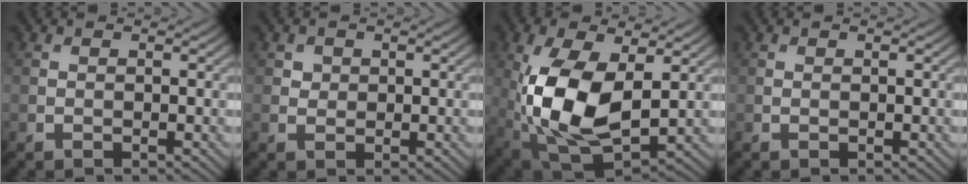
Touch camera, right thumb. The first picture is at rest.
{"total": 1.4, "force": [0.5, 1.2, 0.3], "torque": [-0.005, -0.003, 0.008]}
{"total": 13.4, "force": [0.4, 7.0, 11.4], "torque": [-0.249, -0.004, 0.012]}
{"total": 0.0}